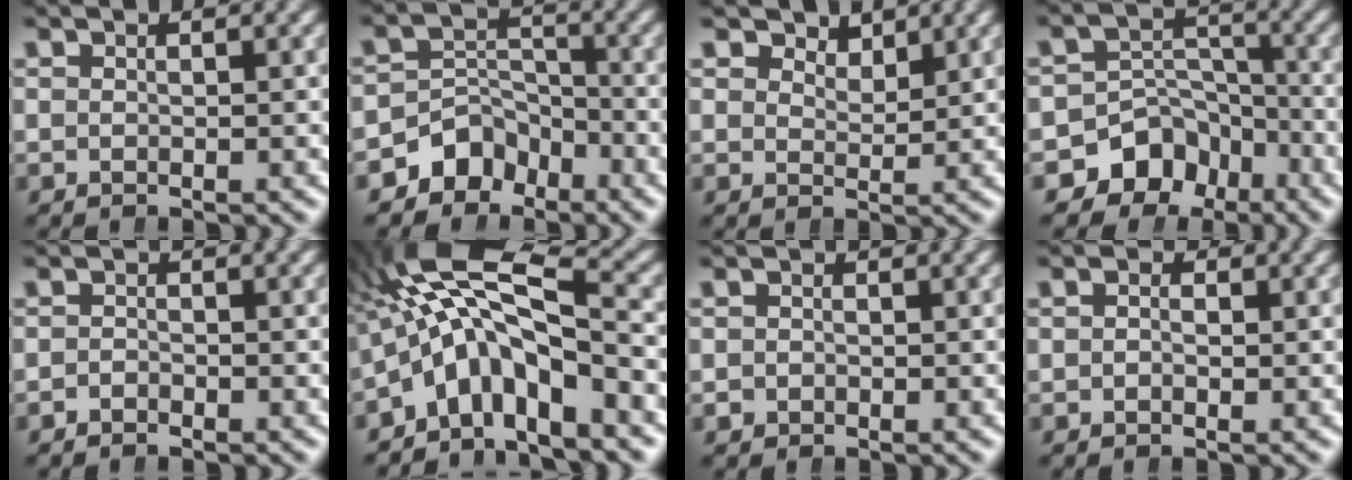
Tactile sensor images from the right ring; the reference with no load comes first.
{"total": 5.8, "force": [-3.6, 4.2, 1.7], "torque": [-0.017, -0.013, -0.063]}
{"total": 2.2, "force": [2.2, 0.3, 0.3], "torque": [0.008, -0.006, 0.045]}
{"total": 10.0, "force": [-5.0, 8.1, 3.1], "torque": [-0.043, -0.028, -0.081]}
{"total": 1.2, "force": [-1.1, 0.1, -0.2], "torque": [0.015, -0.004, -0.020]}
{"total": 11.7, "force": [0.5, 8.2, 8.3], "torque": [-0.171, -0.019, 0.004]}
{"total": 1.0, "force": [-0.4, 0.9, 0.2], "torque": [-0.008, -0.012, 0.001]}
{"total": 0.9, "force": [-0.2, 0.7, 0.5], "torque": [-0.005, -0.002, -0.002]}